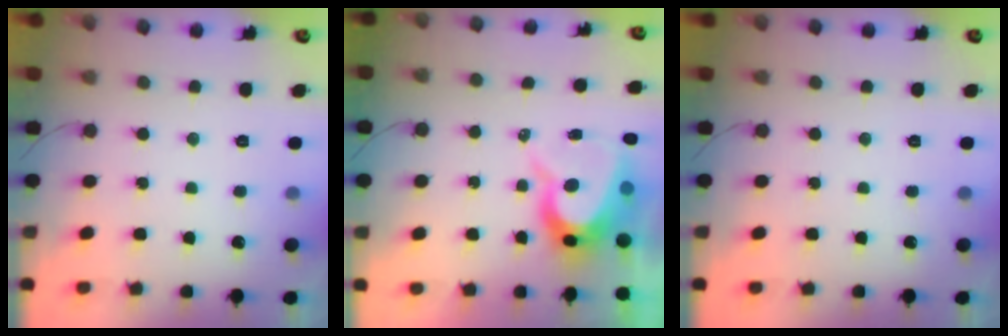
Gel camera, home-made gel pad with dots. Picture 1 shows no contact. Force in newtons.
{"total": 9.7, "press": 9.6, "slide": 0.8}
{"total": 0.0}